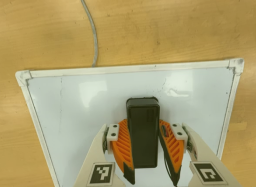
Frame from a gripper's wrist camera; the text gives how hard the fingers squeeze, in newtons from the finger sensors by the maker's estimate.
{"total": 10.5, "left": 10.0, "right": 11.0}